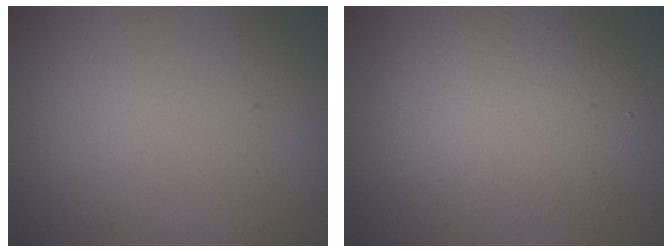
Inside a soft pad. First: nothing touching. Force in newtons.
{"total": 4.5, "press": 4.5, "slide": 0.3}